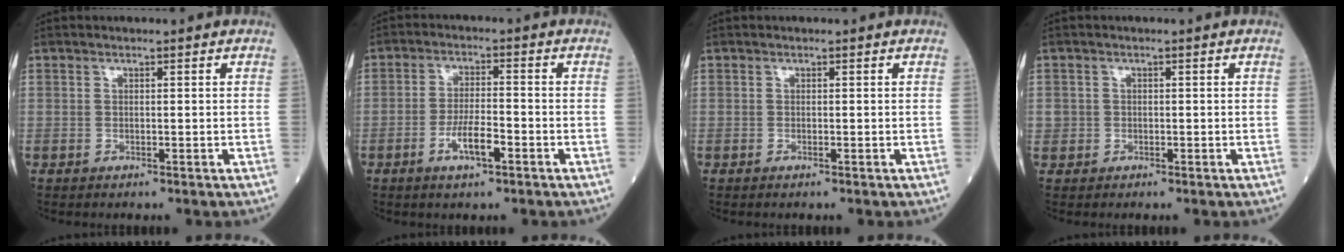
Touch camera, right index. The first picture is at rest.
{"total": 5.3, "force": [-2.4, 1.1, 4.6], "torque": [-0.089, -0.001, -0.045]}
{"total": 0.0}
{"total": 1.4, "force": [-0.1, 1.3, 0.2], "torque": [0.004, 0.004, -0.002]}